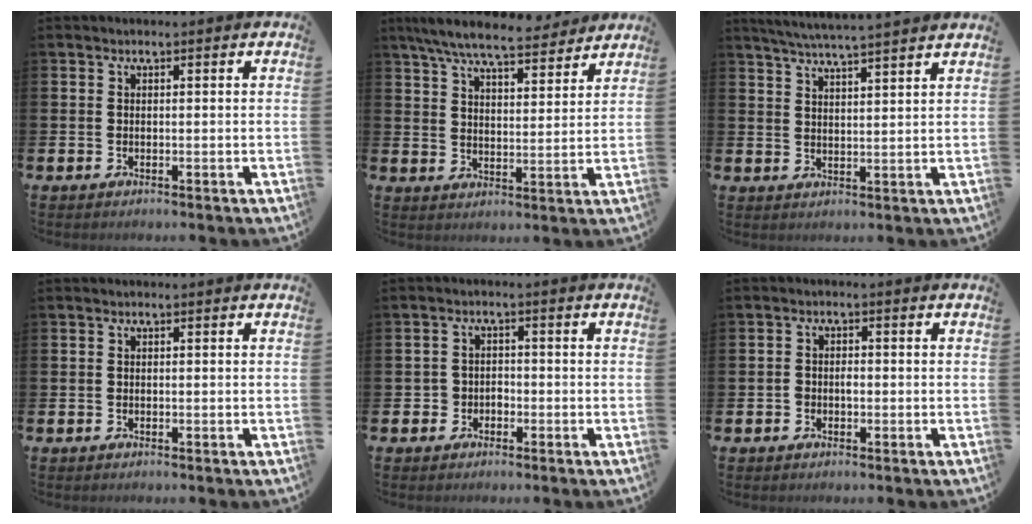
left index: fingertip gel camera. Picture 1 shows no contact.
{"total": 8.1, "force": [7.3, 1.5, 3.1], "torque": [-0.079, -0.037, 0.129]}
{"total": 5.3, "force": [5.1, -0.8, 1.1], "torque": [-0.042, -0.025, 0.092]}
{"total": 0.0}
{"total": 2.2, "force": [-1.4, 1.7, 0.0], "torque": [-0.004, 0.003, -0.033]}
{"total": 1.5, "force": [-0.5, 1.2, 0.9], "torque": [-0.005, 0.002, -0.015]}